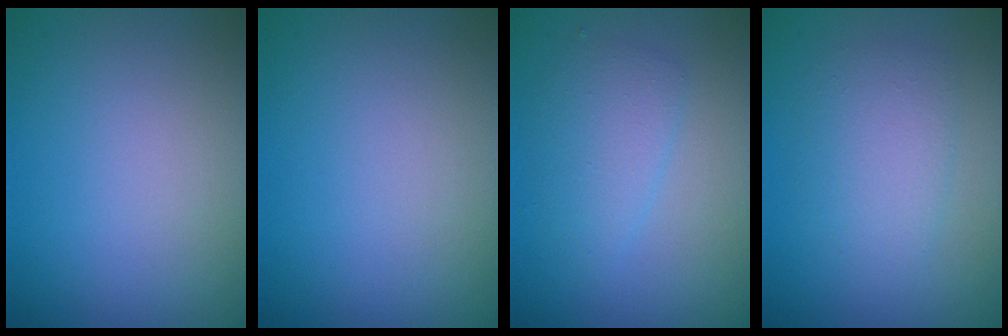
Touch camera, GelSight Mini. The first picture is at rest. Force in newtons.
{"total": 0.0}
{"total": 2.7, "press": 2.7, "slide": 0.0}
{"total": 3.0, "press": 3.0, "slide": 0.1}